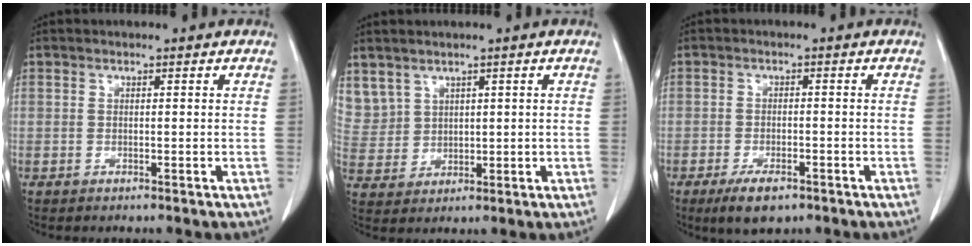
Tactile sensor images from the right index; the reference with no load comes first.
{"total": 8.1, "force": [4.5, 6.5, 1.7], "torque": [-0.059, 0.022, 0.115]}
{"total": 4.9, "force": [-3.2, 2.0, 3.1], "torque": [-0.058, -0.003, -0.048]}